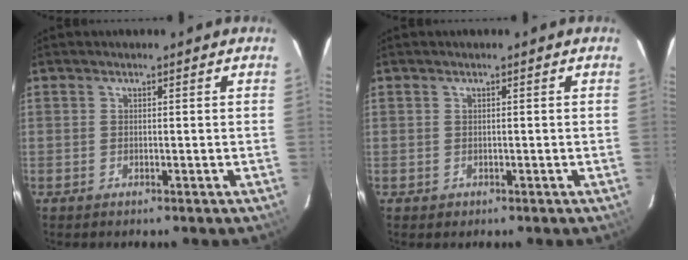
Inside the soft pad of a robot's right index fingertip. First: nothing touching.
{"total": 1.0, "force": [-0.3, 1.0, 0.1], "torque": [0.002, 0.002, 0.001]}